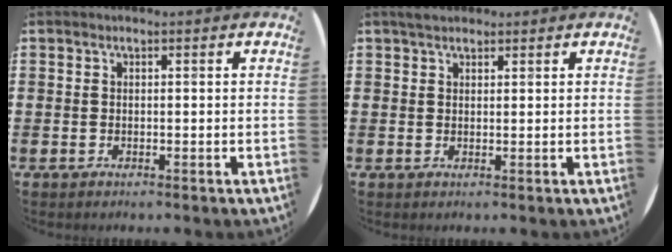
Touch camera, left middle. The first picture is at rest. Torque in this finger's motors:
{"motor_torque": [0.39, -0.36, 0.02, 0.03]}